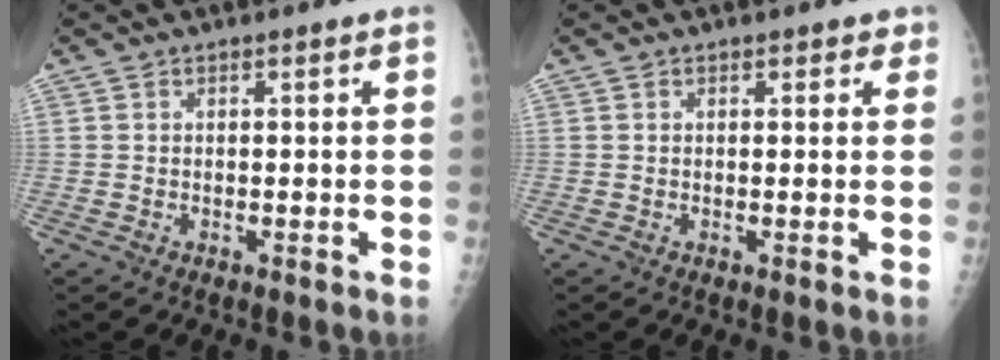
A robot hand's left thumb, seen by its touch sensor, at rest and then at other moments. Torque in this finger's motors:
{"motor_torque": [0.19, 0.37, -0.16, -0.07, 0.02]}